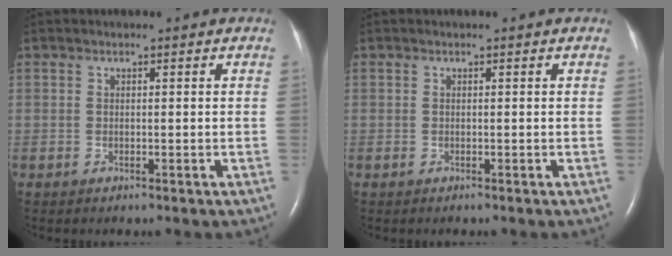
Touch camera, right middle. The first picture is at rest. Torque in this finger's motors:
{"motor_torque": [0.10, 0.02, 0.02, 0.01]}